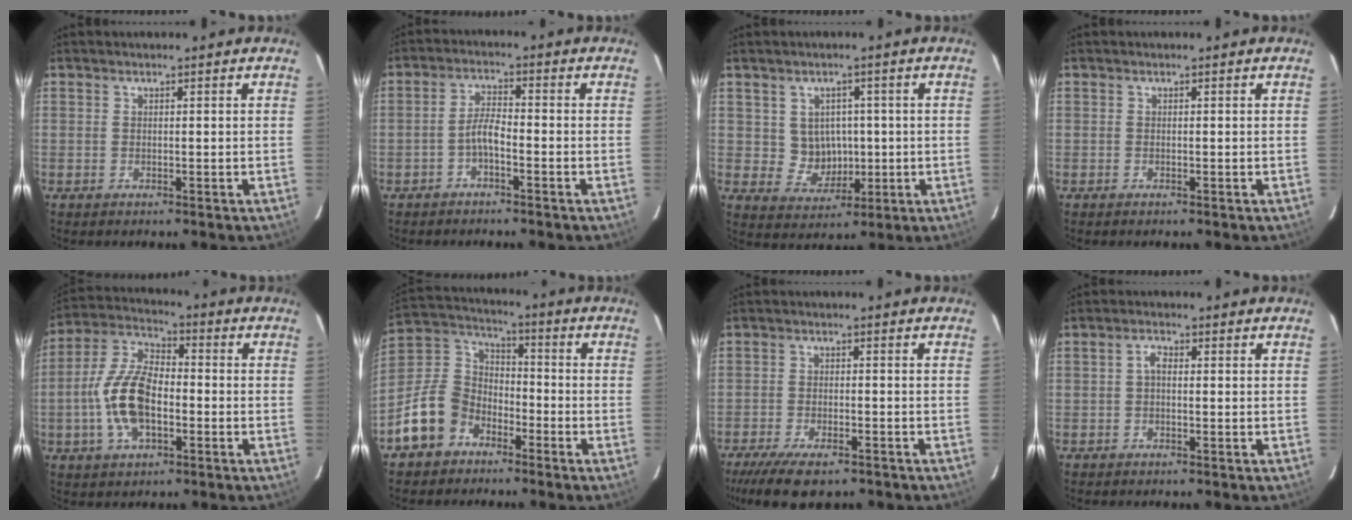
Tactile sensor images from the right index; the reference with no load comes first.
{"total": 3.2, "force": [-1.9, 0.7, 2.5], "torque": [-0.055, 0.010, -0.037]}
{"total": 5.9, "force": [0.3, 5.7, 1.6], "torque": [-0.034, 0.010, 0.021]}
{"total": 0.0}
{"total": 13.2, "force": [-3.0, 6.8, 10.9], "torque": [-0.234, 0.009, -0.059]}
{"total": 12.9, "force": [-7.6, 9.2, 5.0], "torque": [-0.122, 0.036, -0.136]}
{"total": 11.3, "force": [-8.5, 3.9, 6.4], "torque": [-0.151, -0.031, -0.142]}
{"total": 1.6, "force": [-0.3, 0.9, 1.3], "torque": [-0.027, 0.008, -0.008]}